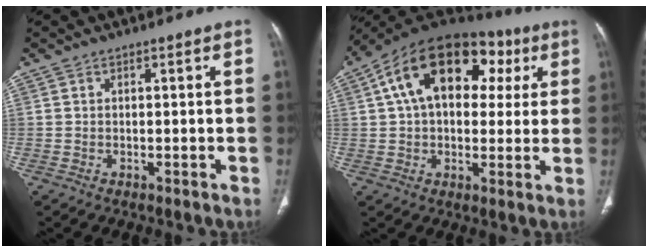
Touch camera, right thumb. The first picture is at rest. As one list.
[{"total": 22.6, "force": [7.3, 14.0, 16.2], "torque": [-0.237, 0.042, 0.105]}]